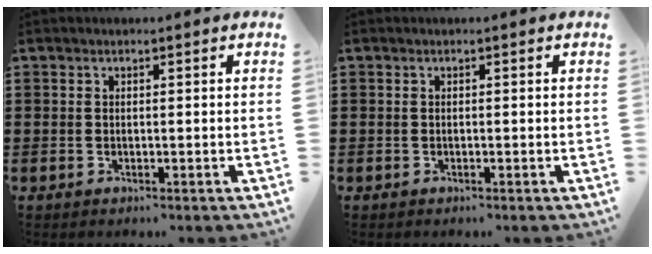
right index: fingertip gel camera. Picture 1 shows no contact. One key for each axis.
{"total": 0.0}